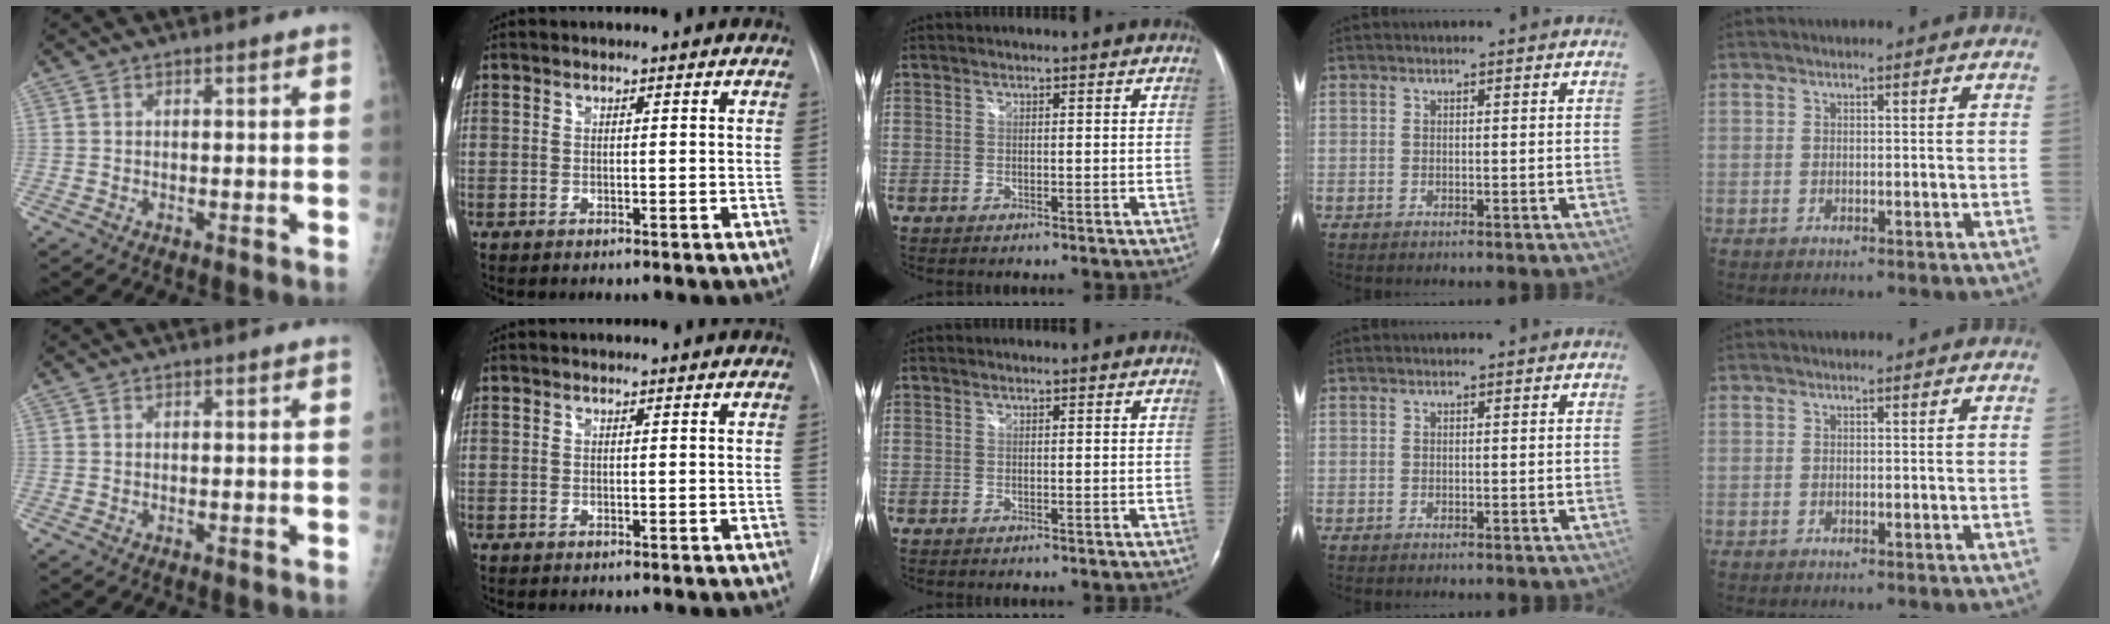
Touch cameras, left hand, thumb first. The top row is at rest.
{}